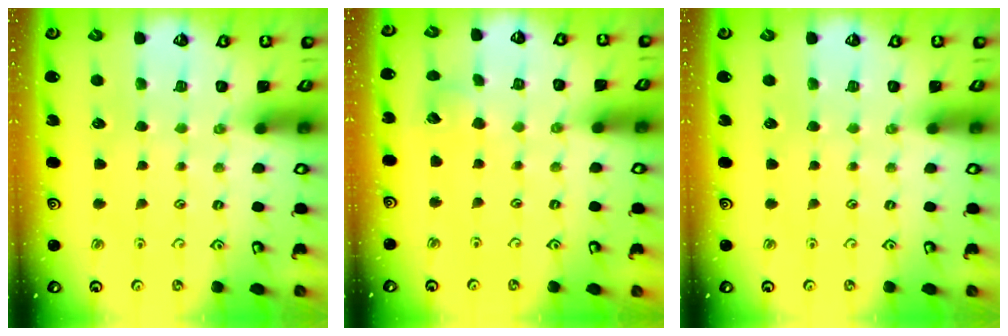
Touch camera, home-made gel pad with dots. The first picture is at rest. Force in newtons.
{"total": 2.9, "press": 2.9, "slide": 0.3}
{"total": 0.0}